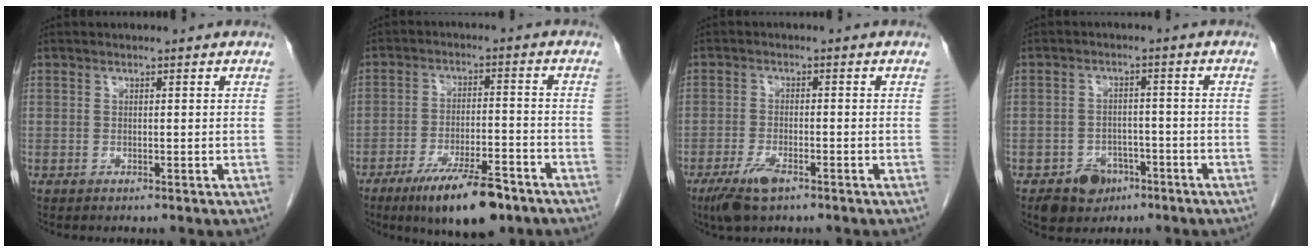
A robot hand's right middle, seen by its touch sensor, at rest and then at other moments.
{"total": 11.7, "force": [-8.0, 2.6, 8.1], "torque": [-0.136, -0.016, -0.129]}
{"total": 4.9, "force": [-3.1, 1.3, 3.5], "torque": [-0.078, -0.008, -0.054]}
{"total": 5.6, "force": [-3.4, 4.1, 1.9], "torque": [-0.030, 0.006, -0.045]}